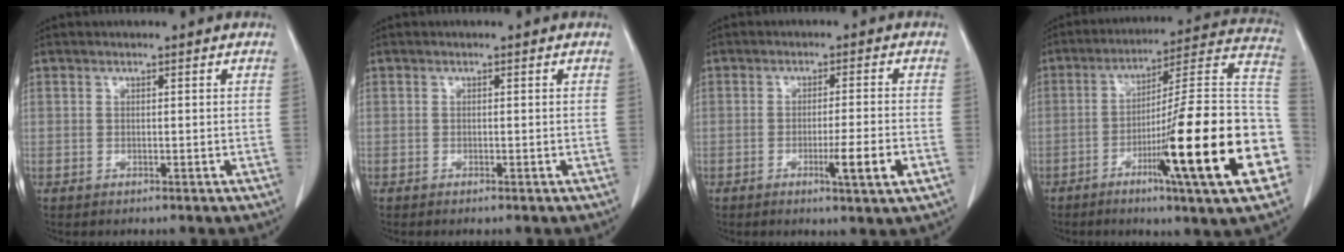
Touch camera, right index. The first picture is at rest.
{"total": 0.6, "force": [-0.5, 0.0, 0.3], "torque": [-0.008, 0.000, -0.006]}
{"total": 5.9, "force": [-2.3, -0.5, 5.4], "torque": [-0.087, -0.012, -0.032]}
{"total": 24.8, "force": [-8.0, 0.6, 23.5], "torque": [-0.273, -0.005, -0.126]}